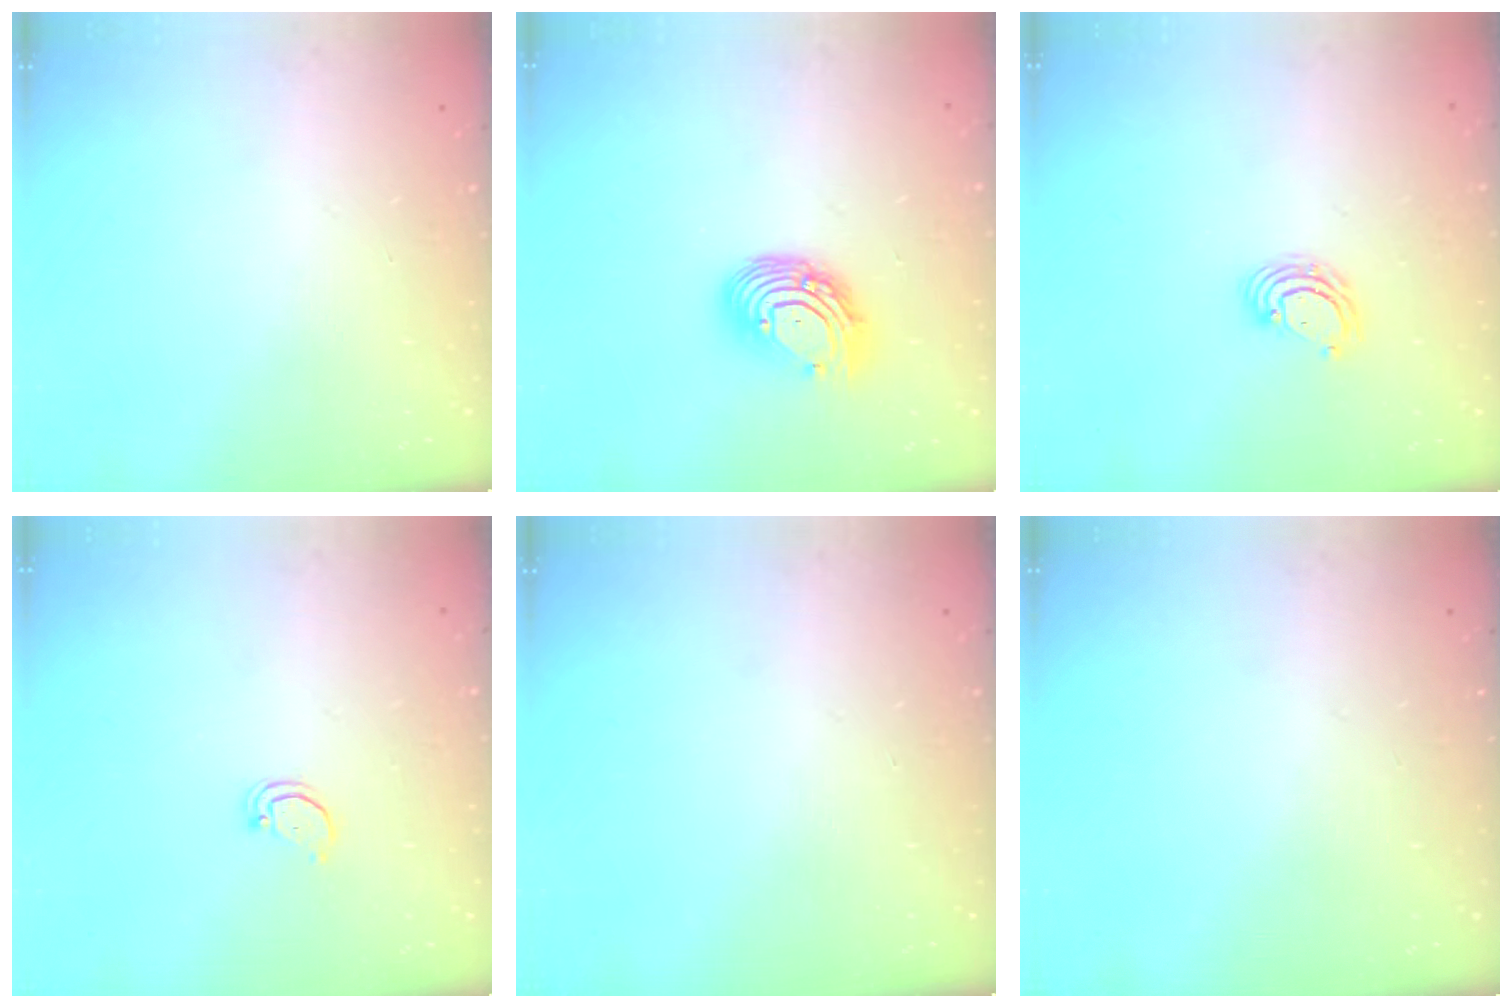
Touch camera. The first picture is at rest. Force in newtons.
{"total": 10.8, "press": 10.8, "slide": 1.0}
{"total": 4.6, "press": 4.6, "slide": 0.2}
{"total": 2.0, "press": 2.0, "slide": 0.2}
{"total": 0.0}
{"total": 0.0}